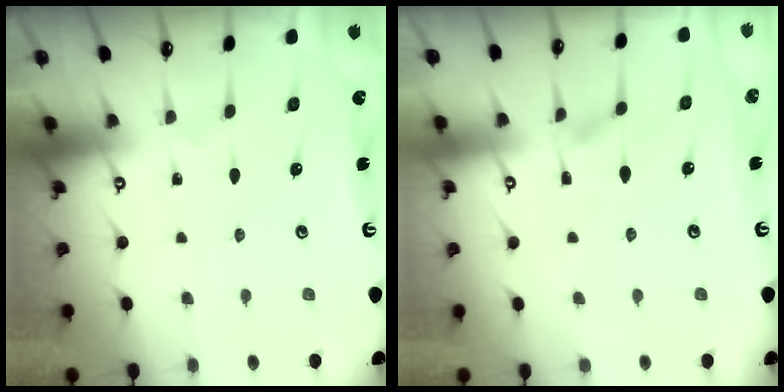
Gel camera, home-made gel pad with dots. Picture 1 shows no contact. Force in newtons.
{"total": 3.2, "press": 3.0, "slide": 1.2}